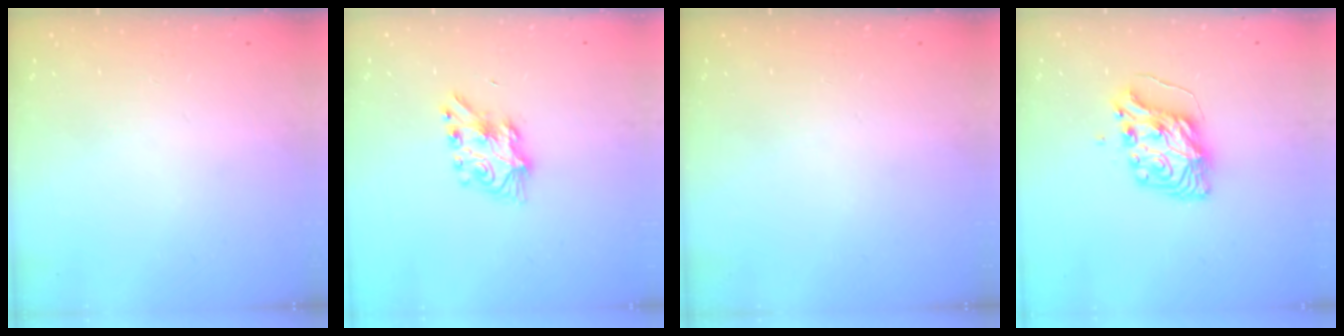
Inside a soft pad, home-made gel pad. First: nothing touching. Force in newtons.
{"total": 7.2, "press": 7.2, "slide": 0.2}
{"total": 0.0}
{"total": 9.2, "press": 9.1, "slide": 1.3}